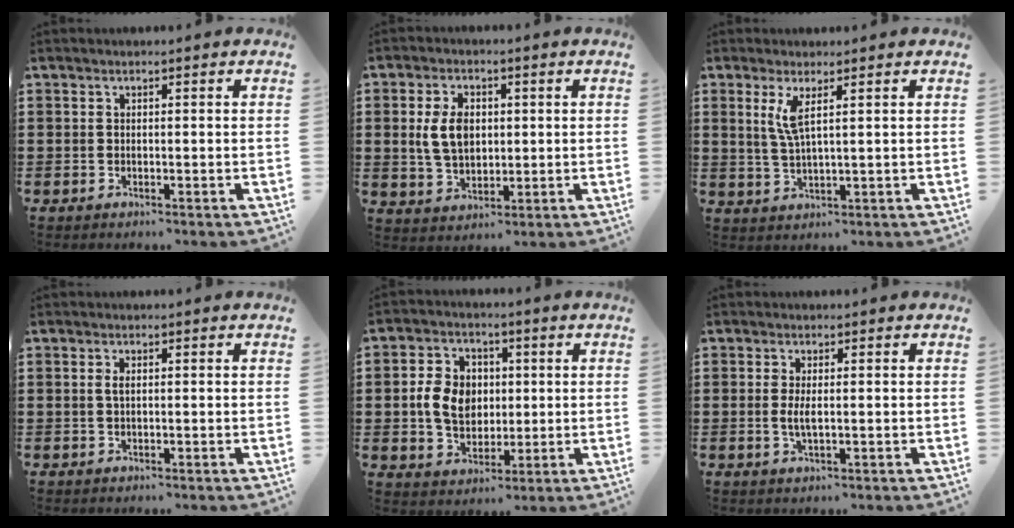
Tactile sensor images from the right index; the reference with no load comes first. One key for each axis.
{"total": 6.3, "fx": 0.8, "fy": 4.1, "fz": 4.8, "tx": -0.109, "ty": 0.005, "tz": 0.009}
{"total": 3.9, "fx": 1.7, "fy": 0.5, "fz": 3.5, "tx": -0.083, "ty": -0.005, "tz": 0.026}
{"total": 1.3, "fx": 0.2, "fy": 0.5, "fz": 1.2, "tx": -0.024, "ty": 0.003, "tz": 0.002}
{"total": 7.9, "fx": 0.3, "fy": 6.2, "fz": 4.9, "tx": -0.114, "ty": 0.011, "tz": 0.000}
{"total": 2.4, "fx": -0.1, "fy": 0.5, "fz": 2.3, "tx": -0.050, "ty": -0.007, "tz": -0.004}